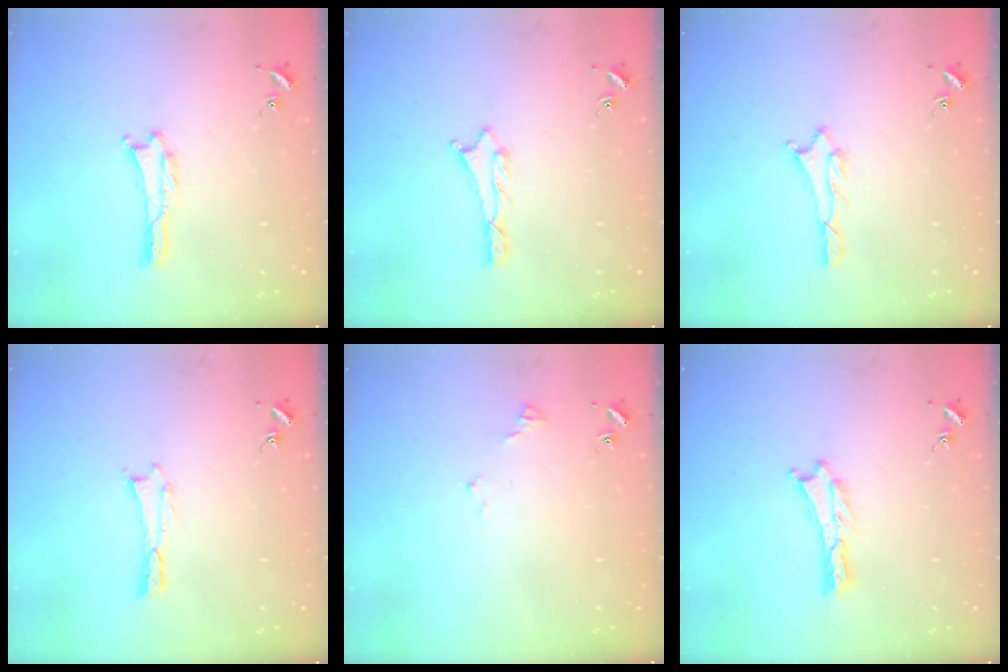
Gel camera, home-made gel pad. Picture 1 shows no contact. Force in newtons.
{"total": 0.9, "press": 0.8, "slide": 0.1}
{"total": 1.1, "press": 1.1, "slide": 0.1}
{"total": 0.0}
{"total": 2.9, "press": 2.9, "slide": 0.3}
{"total": 0.0}